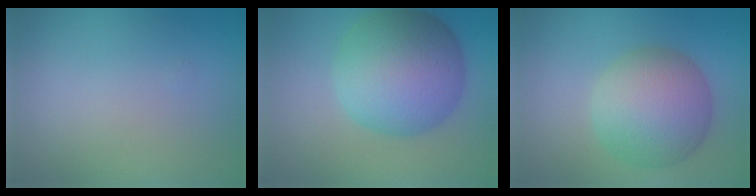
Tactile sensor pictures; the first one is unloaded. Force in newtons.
{"total": 10.5, "press": 10.5, "slide": 0.2}
{"total": 7.7, "press": 7.7, "slide": 0.3}